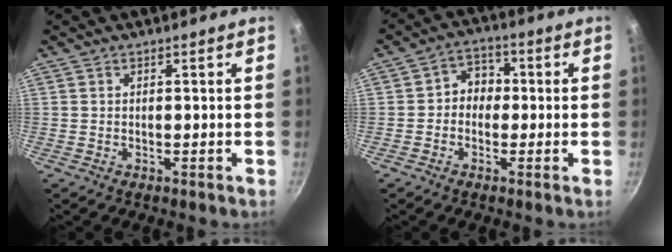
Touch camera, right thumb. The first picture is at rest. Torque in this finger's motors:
{"motor_torque": [-0.27, 0.13, 0.24, 0.37, -0.01]}